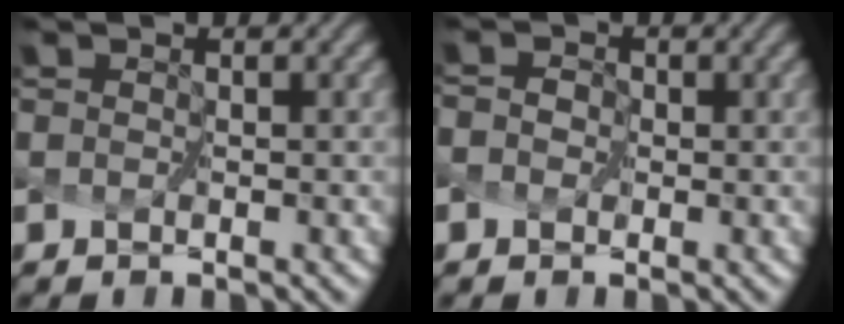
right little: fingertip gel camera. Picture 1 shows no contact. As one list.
[{"total": 1.8, "force": [-0.3, 1.4, 1.0], "torque": [-0.016, 0.007, -0.013]}]